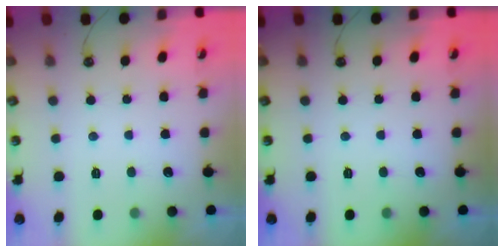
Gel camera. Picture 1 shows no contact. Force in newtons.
{"total": 0.0}